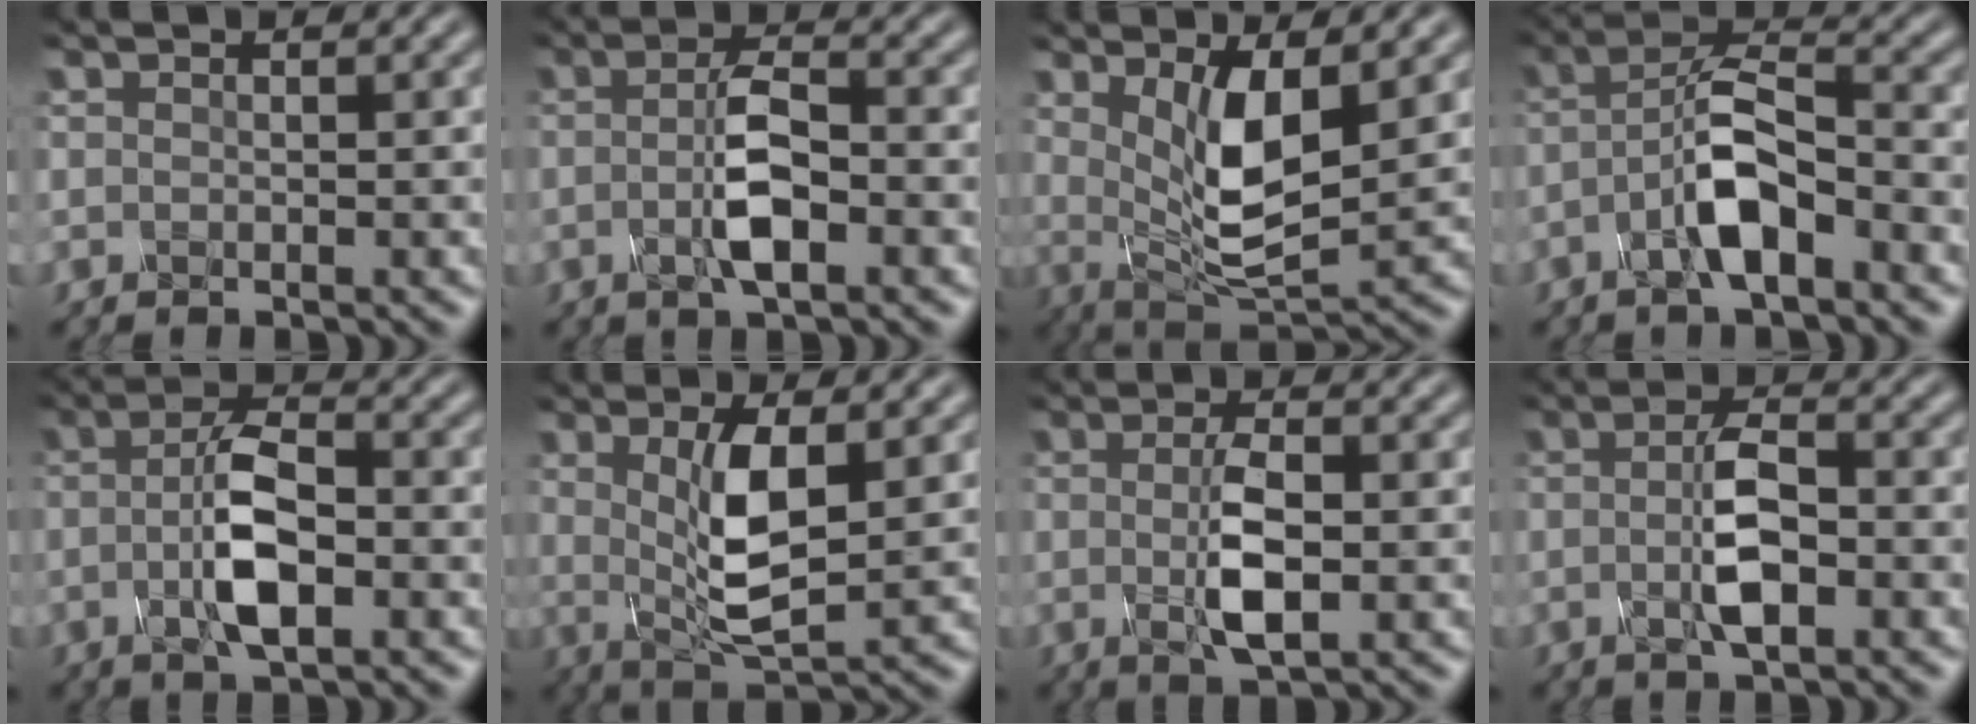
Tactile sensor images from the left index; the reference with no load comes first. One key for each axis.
{"total": 3.6, "fx": -0.8, "fy": 0.8, "fz": 3.4, "tx": -0.068, "ty": 0.008, "tz": -0.021}
{"total": 5.7, "fx": 1.6, "fy": 1.8, "fz": 5.1, "tx": -0.098, "ty": -0.011, "tz": 0.034}
{"total": 5.0, "fx": -2.6, "fy": 1.3, "fz": 4.1, "tx": -0.085, "ty": 0.020, "tz": -0.053}
{"total": 4.7, "fx": -1.0, "fy": 1.5, "fz": 4.4, "tx": -0.088, "ty": 0.008, "tz": -0.024}
{"total": 5.2, "fx": 1.0, "fy": 1.5, "fz": 4.9, "tx": -0.097, "ty": -0.004, "tz": 0.022}
{"total": 3.7, "fx": -0.1, "fy": 1.0, "fz": 3.6, "tx": -0.076, "ty": -0.002, "tz": -0.001}
{"total": 3.4, "fx": -0.5, "fy": 0.8, "fz": 3.3, "tx": -0.067, "ty": 0.005, "tz": -0.014}